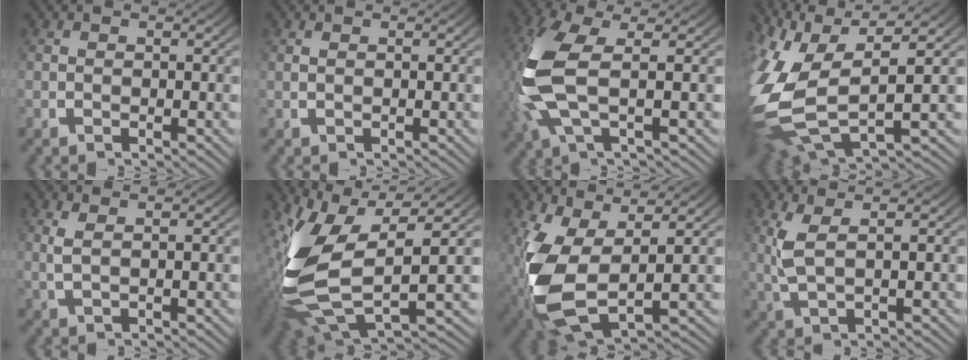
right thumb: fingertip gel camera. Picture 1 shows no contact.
{"total": 0.0}
{"total": 9.2, "force": [0.3, 4.3, 8.1], "torque": [-0.209, -0.013, 0.019]}
{"total": 15.8, "force": [-1.2, 10.2, 12.0], "torque": [-0.294, -0.063, 0.010]}
{"total": 1.7, "force": [0.8, 0.3, 1.5], "torque": [-0.035, -0.002, 0.020]}
{"total": 15.7, "force": [-1.0, 9.2, 12.7], "torque": [-0.288, -0.056, 0.014]}
{"total": 11.7, "force": [-1.1, 7.2, 9.1], "torque": [-0.244, -0.060, 0.015]}
{"total": 3.8, "force": [1.2, 1.6, 3.2], "torque": [-0.083, -0.003, 0.031]}